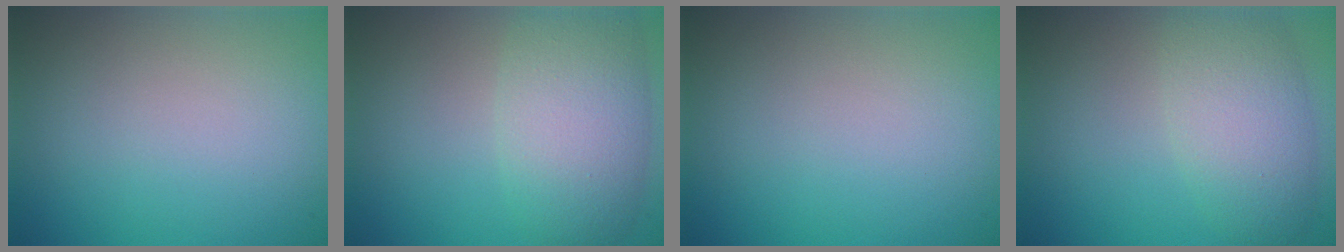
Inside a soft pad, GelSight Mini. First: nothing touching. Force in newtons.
{"total": 4.5, "press": 4.4, "slide": 0.6}
{"total": 0.0}
{"total": 5.0, "press": 5.0, "slide": 0.1}